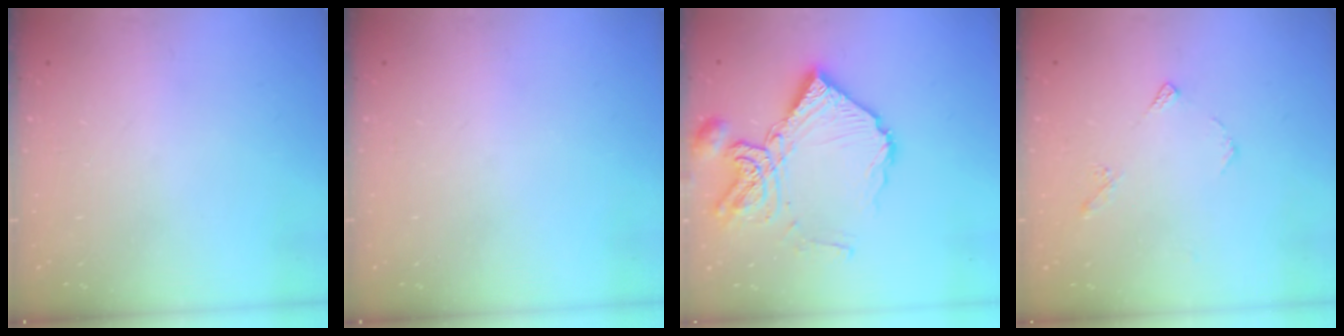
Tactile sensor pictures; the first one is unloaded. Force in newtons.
{"total": 0.0}
{"total": 16.7, "press": 16.6, "slide": 1.8}
{"total": 4.3, "press": 4.3, "slide": 0.4}